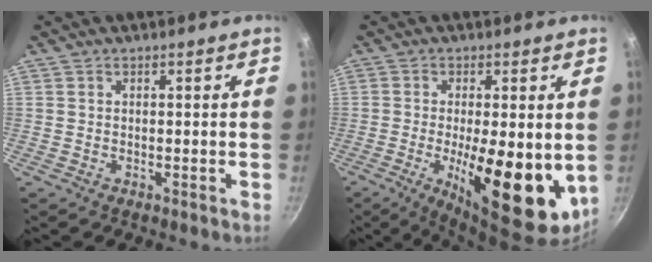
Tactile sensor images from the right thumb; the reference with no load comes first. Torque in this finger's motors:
{"motor_torque": [2.83, 2.18, 2.11, -0.64, 0.48]}